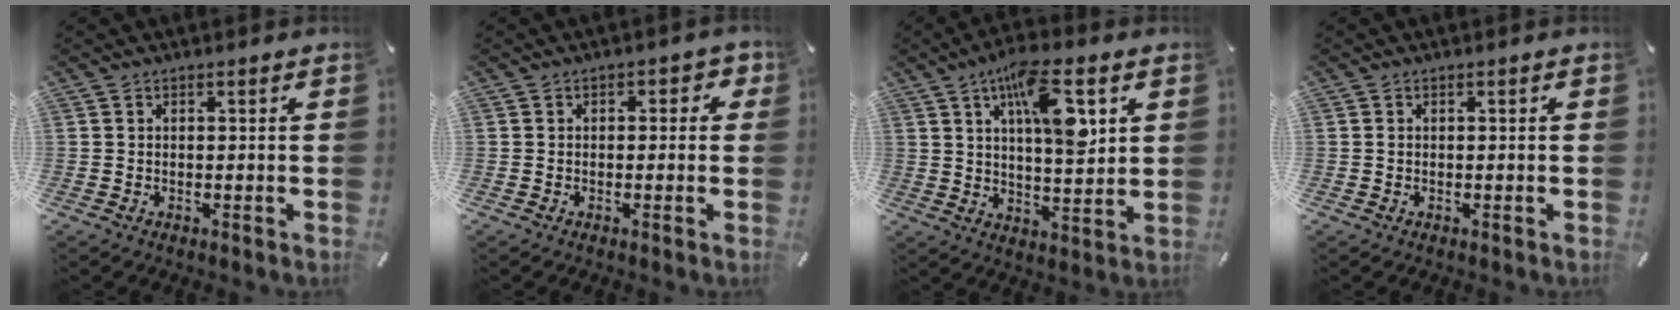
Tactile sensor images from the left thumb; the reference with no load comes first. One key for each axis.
{"total": 2.2, "fx": -0.4, "fy": 1.5, "fz": 1.5, "tx": -0.014, "ty": 0.005, "tz": -0.014}
{"total": 13.8, "fx": 5.7, "fy": 5.1, "fz": 11.5, "tx": -0.176, "ty": -0.012, "tz": 0.092}
{"total": 0.0}